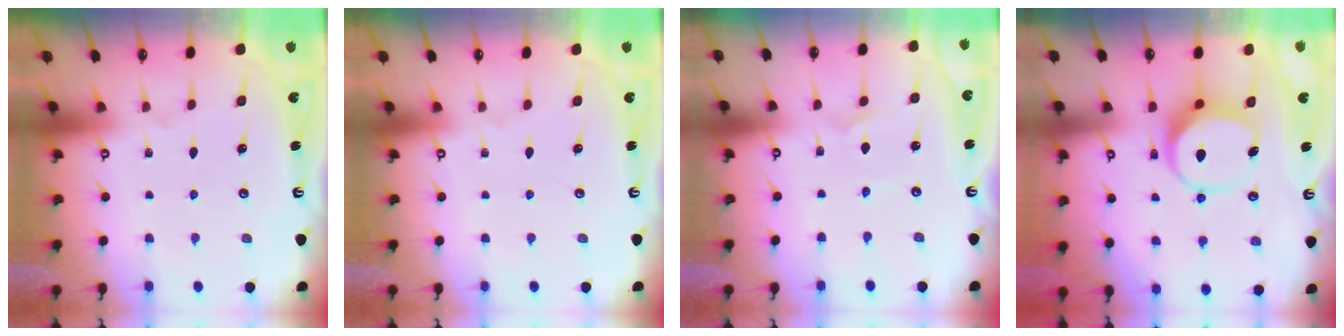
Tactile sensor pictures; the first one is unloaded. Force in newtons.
{"total": 0.0}
{"total": 1.3, "press": 1.3, "slide": 0.1}
{"total": 9.2, "press": 9.1, "slide": 0.9}